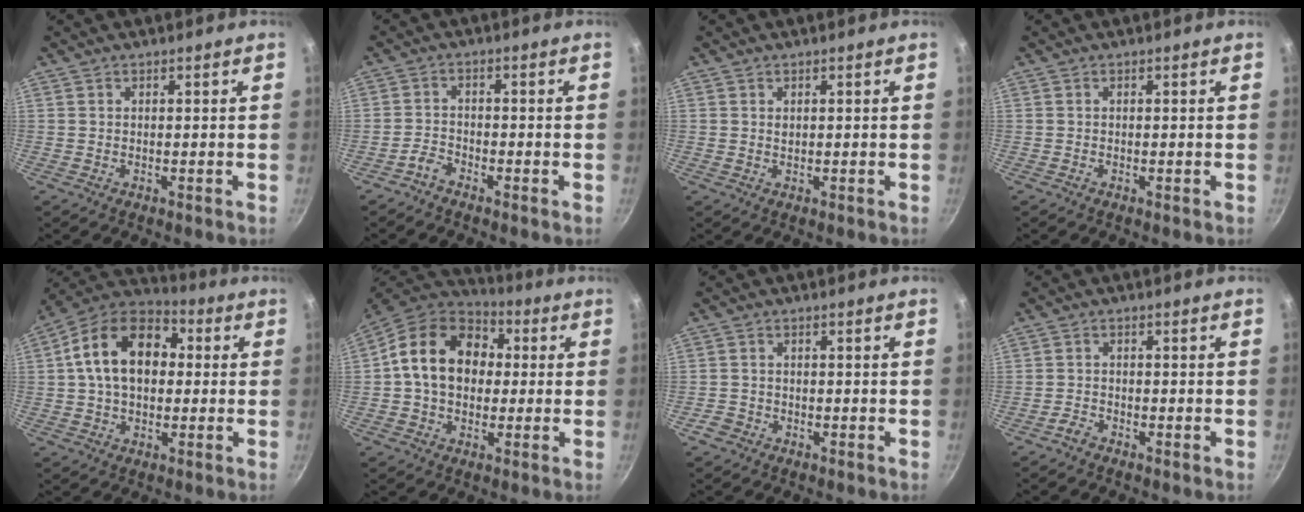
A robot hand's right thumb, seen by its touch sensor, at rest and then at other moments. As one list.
[{"total": 2.4, "force": [-2.1, 0.8, 0.8], "torque": [-0.018, 0.019, -0.047]}, {"total": 0.8, "force": [0.3, 0.6, 0.4], "torque": [-0.005, 0.000, 0.006]}, {"total": 0.0}, {"total": 16.9, "force": [2.2, 11.5, 12.2], "torque": [-0.176, 0.034, 0.016]}, {"total": 17.5, "force": [2.2, 13.3, 11.1], "torque": [-0.162, 0.035, 0.022]}, {"total": 2.3, "force": [-1.4, 1.8, 0.6], "torque": [-0.007, 0.016, -0.023]}, {"total": 1.7, "force": [-1.5, 0.5, 0.6], "torque": [-0.015, 0.011, -0.032]}]